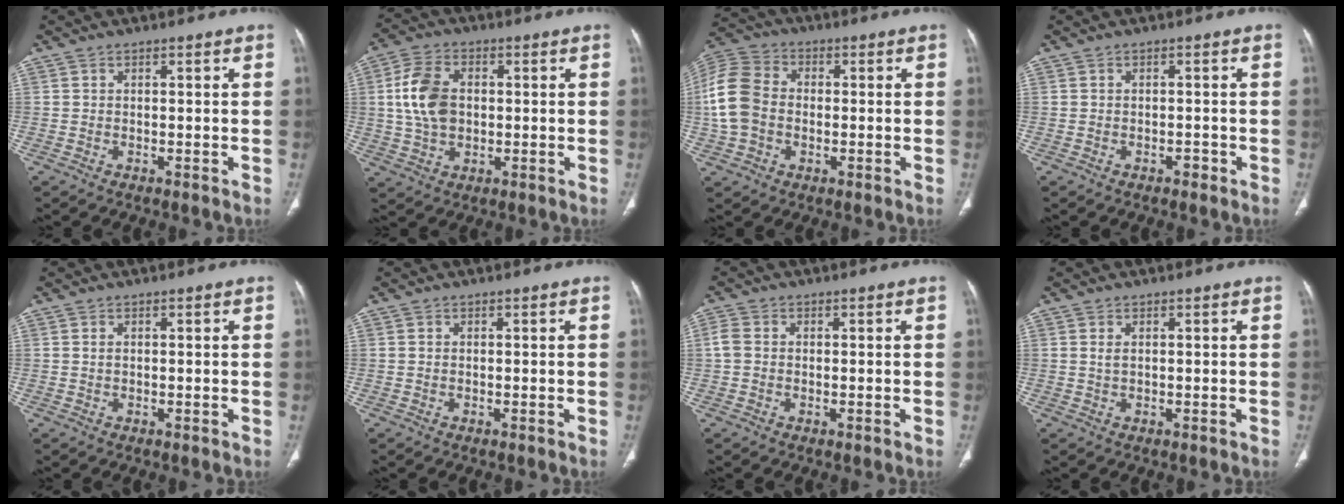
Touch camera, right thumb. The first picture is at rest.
{"total": 10.1, "force": [0.9, 6.9, 7.4], "torque": [-0.136, 0.009, 0.019]}
{"total": 11.7, "force": [-0.4, 8.9, 7.5], "torque": [-0.154, 0.028, -0.016]}
{"total": 1.0, "force": [-0.6, 0.6, 0.5], "torque": [-0.005, 0.004, -0.011]}
{"total": 0.5, "force": [0.2, 0.3, 0.4], "torque": [-0.012, 0.002, 0.004]}
{"total": 0.0}
{"total": 2.5, "force": [0.1, 2.0, 1.5], "torque": [-0.038, 0.004, -0.004]}
{"total": 1.1, "force": [0.3, 0.5, 0.9], "torque": [-0.022, 0.003, 0.011]}